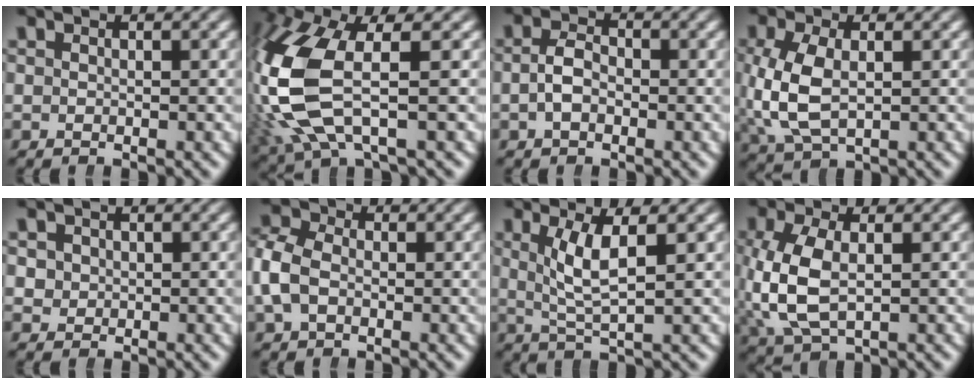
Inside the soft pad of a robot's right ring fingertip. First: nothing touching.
{"total": 10.1, "force": [-0.6, 6.3, 7.9], "torque": [-0.227, -0.034, 0.013]}
{"total": 2.6, "force": [-0.7, 1.7, 1.8], "torque": [-0.041, -0.005, -0.011]}
{"total": 5.9, "force": [-0.1, 4.1, 4.2], "torque": [-0.120, -0.017, 0.017]}
{"total": 2.8, "force": [0.6, 2.7, 0.8], "torque": [-0.027, -0.006, 0.015]}
{"total": 5.0, "force": [-0.2, 4.4, 2.5], "torque": [-0.069, -0.001, -0.007]}
{"total": 3.9, "force": [0.5, 1.3, 3.7], "torque": [-0.075, -0.014, 0.022]}
{"total": 6.5, "force": [-0.2, 4.5, 4.7], "torque": [-0.133, -0.020, 0.015]}